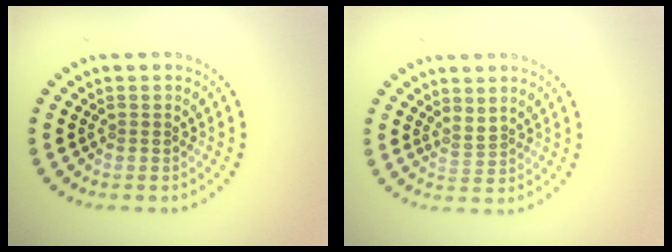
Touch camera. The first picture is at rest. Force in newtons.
{"total": 1.2, "press": 0.6, "slide": 1.0}